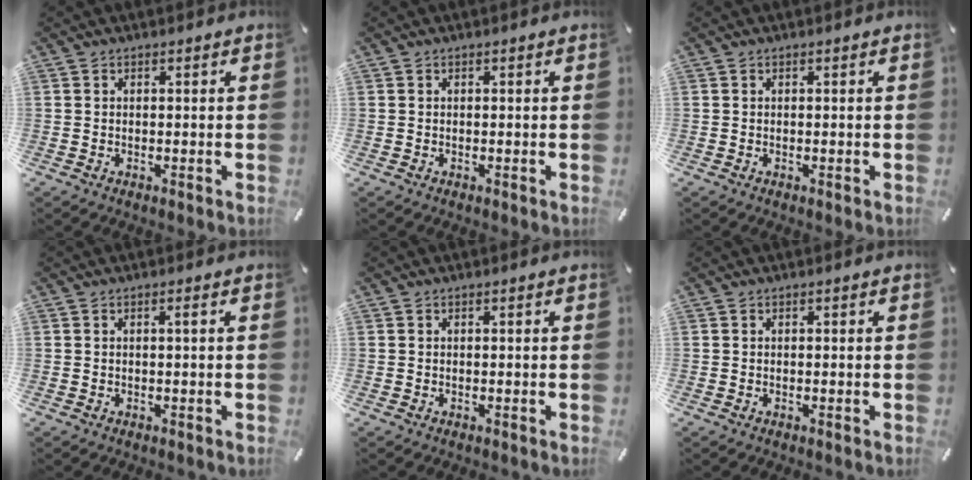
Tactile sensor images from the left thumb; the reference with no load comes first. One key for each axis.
{"total": 0.0}
{"total": 0.0}
{"total": 0.9, "fx": 0.0, "fy": 0.0, "fz": 0.9, "tx": -0.015, "ty": 0.000, "tz": 0.000}
{"total": 0.0}
{"total": 0.0}